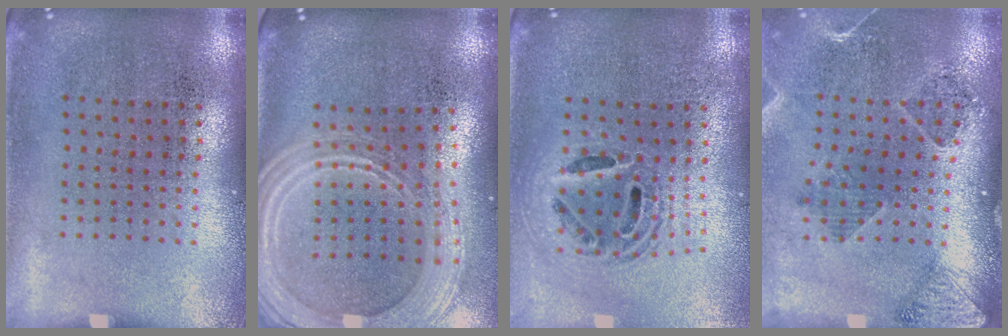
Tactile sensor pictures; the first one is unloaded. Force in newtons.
{"total": 3.0, "press": 2.5, "slide": 1.6}
{"total": 1.8, "press": 1.5, "slide": 1.1}
{"total": 1.6, "press": 1.5, "slide": 0.4}